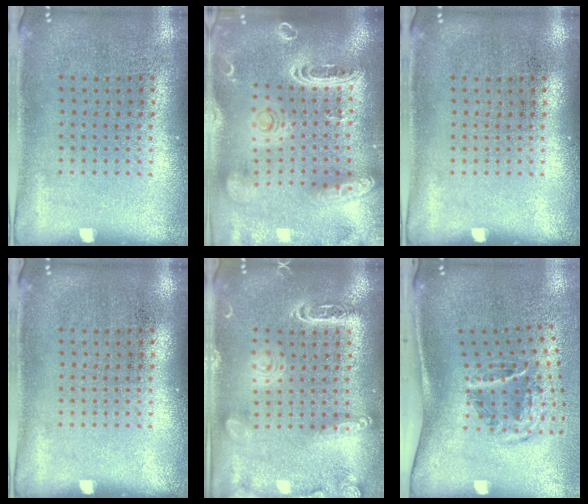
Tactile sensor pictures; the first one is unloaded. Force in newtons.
{"total": 3.5, "press": 2.8, "slide": 2.1}
{"total": 0.0}
{"total": 0.0}
{"total": 2.0, "press": 1.9, "slide": 0.1}
{"total": 2.2, "press": 1.2, "slide": 1.8}